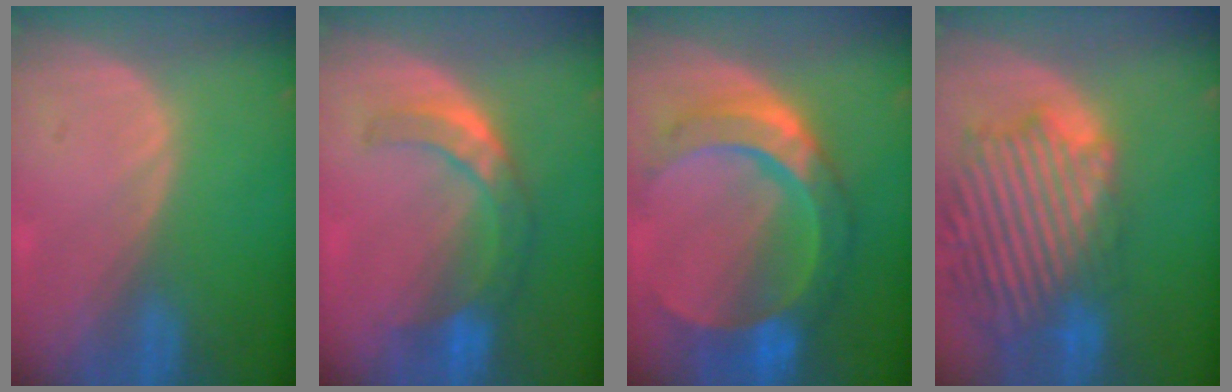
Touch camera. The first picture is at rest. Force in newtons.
{"total": 7.6, "press": 6.6, "slide": 3.8}
{"total": 10.6, "press": 10.6, "slide": 1.1}
{"total": 14.6, "press": 12.5, "slide": 7.5}